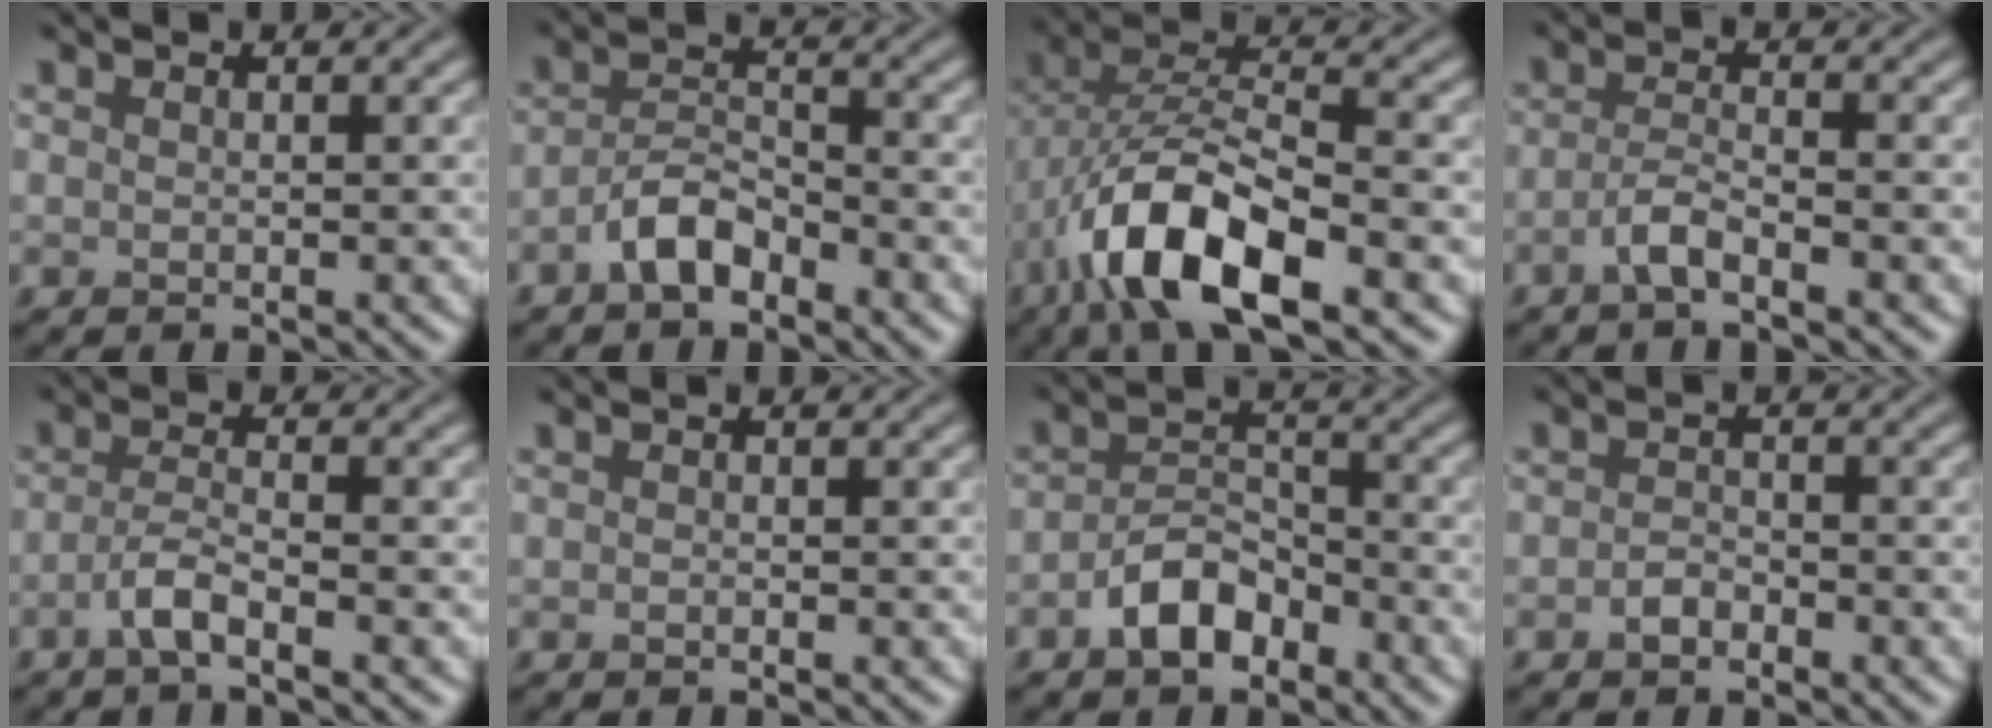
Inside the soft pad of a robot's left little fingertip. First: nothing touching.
{"total": 3.3, "force": [-2.1, 1.4, 2.0], "torque": [-0.039, 0.010, -0.046]}
{"total": 10.1, "force": [-5.0, 3.8, 7.9], "torque": [-0.151, 0.009, -0.097]}
{"total": 2.3, "force": [-1.3, 0.4, 1.9], "torque": [-0.040, 0.003, -0.032]}
{"total": 2.6, "force": [-1.4, 0.5, 2.1], "torque": [-0.045, 0.004, -0.035]}
{"total": 0.0}
{"total": 4.1, "force": [-2.4, 2.3, 2.4], "torque": [-0.040, 0.009, -0.047]}
{"total": 1.4, "force": [-0.8, 0.8, 0.8], "torque": [-0.016, 0.003, -0.018]}